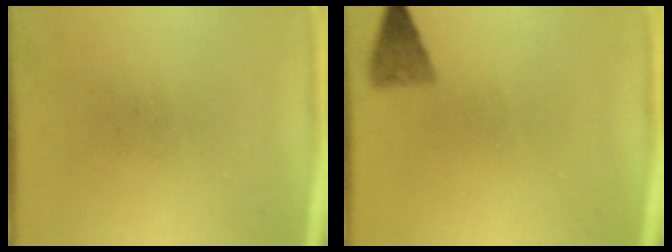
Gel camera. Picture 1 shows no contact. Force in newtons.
{"total": 2.5}